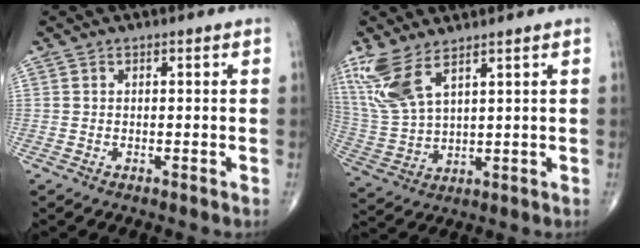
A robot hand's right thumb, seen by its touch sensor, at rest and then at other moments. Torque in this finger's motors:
{"motor_torque": [0.84, 1.96, 1.22, 0.89, 0.10]}